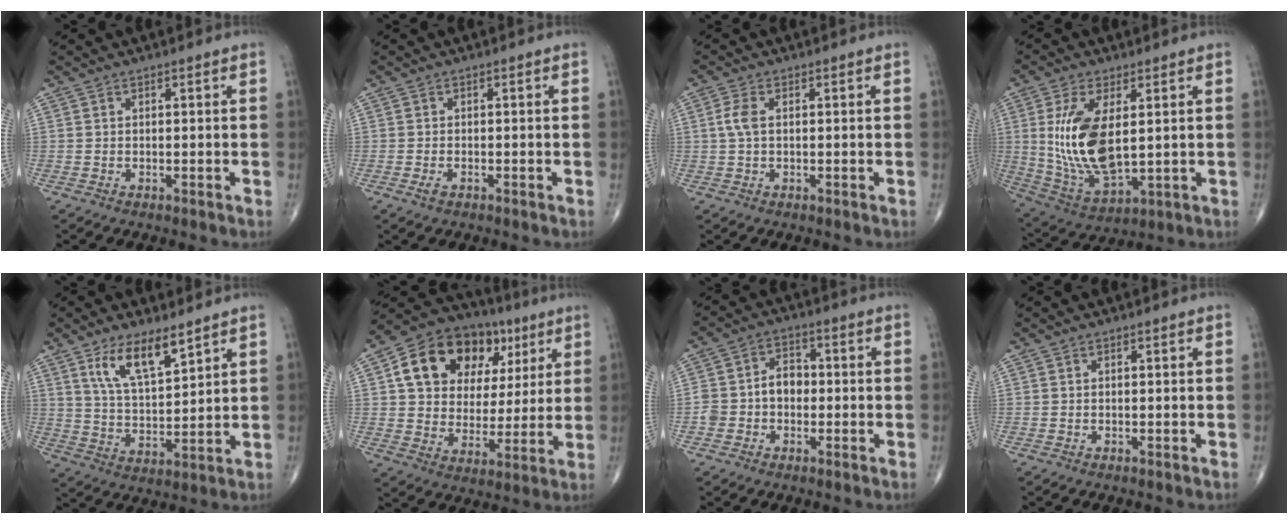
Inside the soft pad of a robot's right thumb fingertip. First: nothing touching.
{"total": 1.4, "force": [-0.8, 0.8, 1.0], "torque": [-0.022, 0.002, -0.014]}
{"total": 3.0, "force": [0.3, 1.5, 2.5], "torque": [-0.067, 0.008, 0.004]}
{"total": 15.4, "force": [2.1, 7.2, 13.4], "torque": [-0.268, -0.021, 0.057]}
{"total": 10.1, "force": [6.3, 3.5, 7.1], "torque": [-0.120, -0.039, 0.126]}
{"total": 20.1, "force": [7.3, 14.5, 11.8], "torque": [-0.152, 0.011, 0.122]}
{"total": 6.6, "force": [-0.9, 5.1, 4.1], "torque": [-0.056, 0.031, -0.023]}
{"total": 0.0}